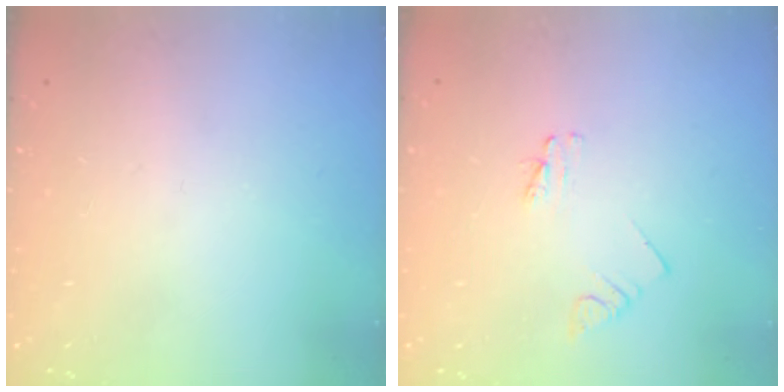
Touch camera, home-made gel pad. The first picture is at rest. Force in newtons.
{"total": 1.6, "press": 1.6, "slide": 0.2}